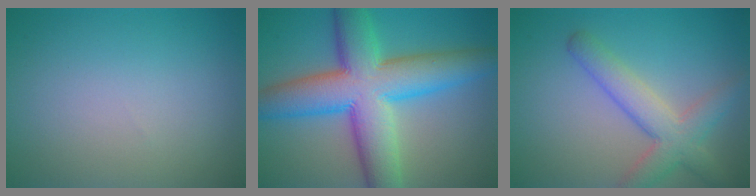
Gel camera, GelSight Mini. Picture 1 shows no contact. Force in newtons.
{"total": 11.5, "press": 11.5, "slide": 0.2}
{"total": 4.6, "press": 4.6, "slide": 0.3}